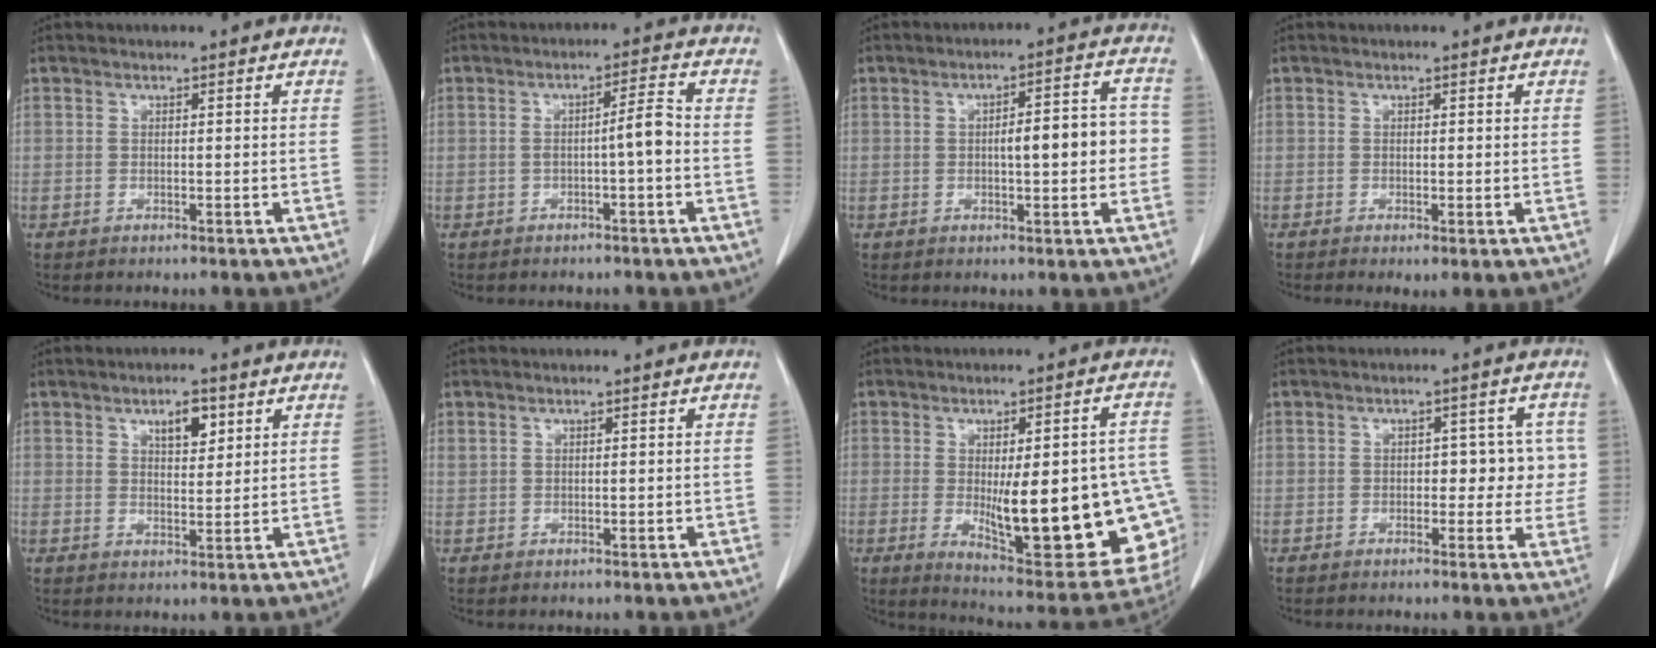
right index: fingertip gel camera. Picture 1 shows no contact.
{"total": 3.9, "force": [-0.8, 0.0, 3.8], "torque": [-0.058, 0.009, -0.012]}
{"total": 7.4, "force": [-0.2, 1.8, 7.2], "torque": [-0.103, 0.020, 0.002]}
{"total": 1.5, "force": [-0.2, 0.4, 1.4], "torque": [-0.026, -0.009, 0.003]}
{"total": 4.6, "force": [2.5, 1.7, 3.5], "torque": [-0.056, -0.003, 0.042]}
{"total": 1.0, "force": [0.5, 0.4, 0.8], "torque": [-0.024, 0.006, 0.017]}
{"total": 24.3, "force": [-3.8, 6.7, 23.0], "torque": [-0.222, 0.002, -0.023]}
{"total": 5.9, "force": [0.5, 3.5, 4.8], "torque": [-0.038, 0.023, 0.007]}